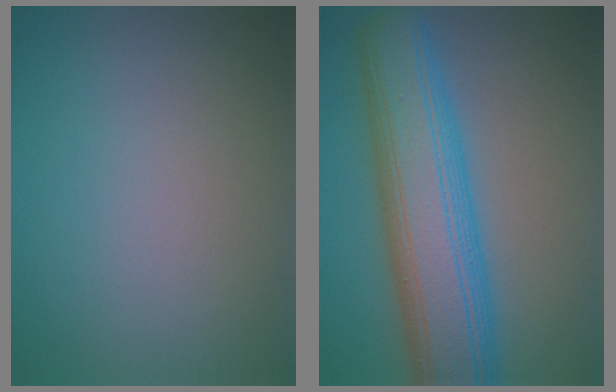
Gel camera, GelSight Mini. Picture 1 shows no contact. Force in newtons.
{"total": 10.4, "press": 10.4, "slide": 0.2}